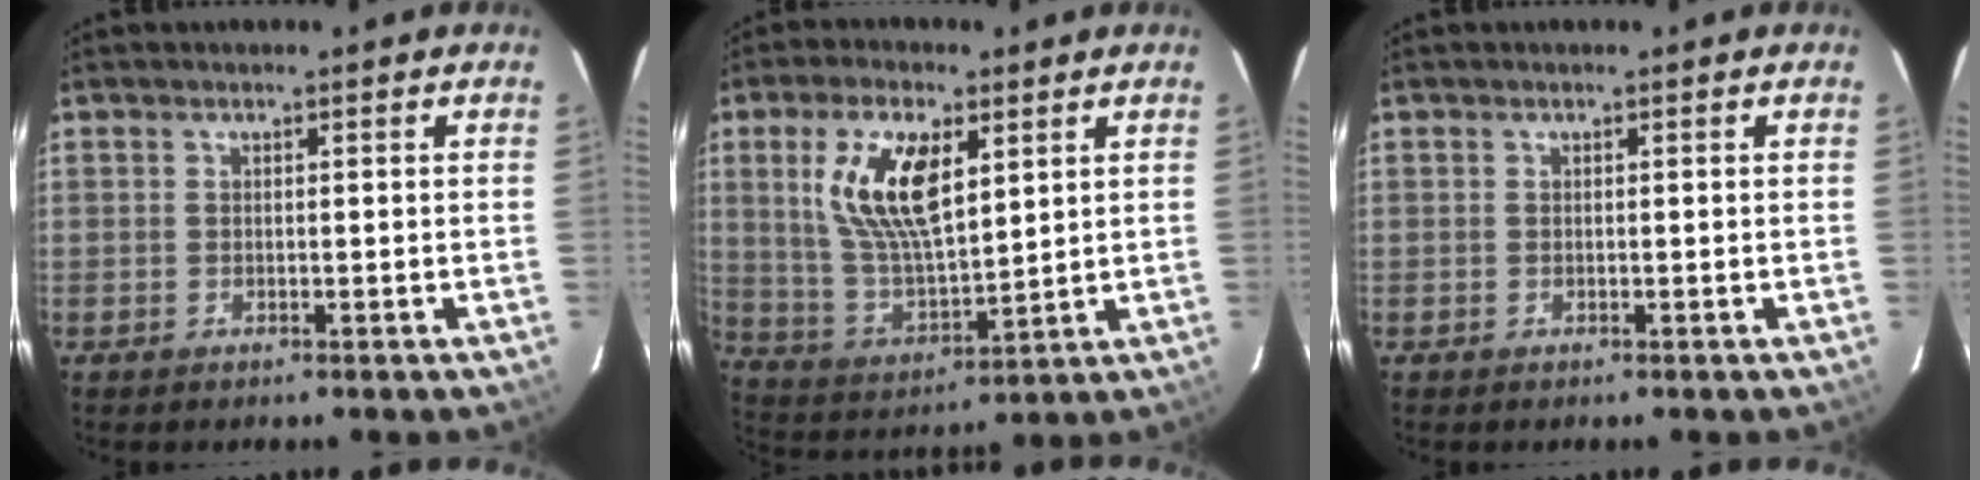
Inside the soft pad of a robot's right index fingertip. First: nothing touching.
{"total": 14.5, "force": [5.1, 6.2, 12.1], "torque": [-0.239, 0.007, 0.108]}
{"total": 0.0}